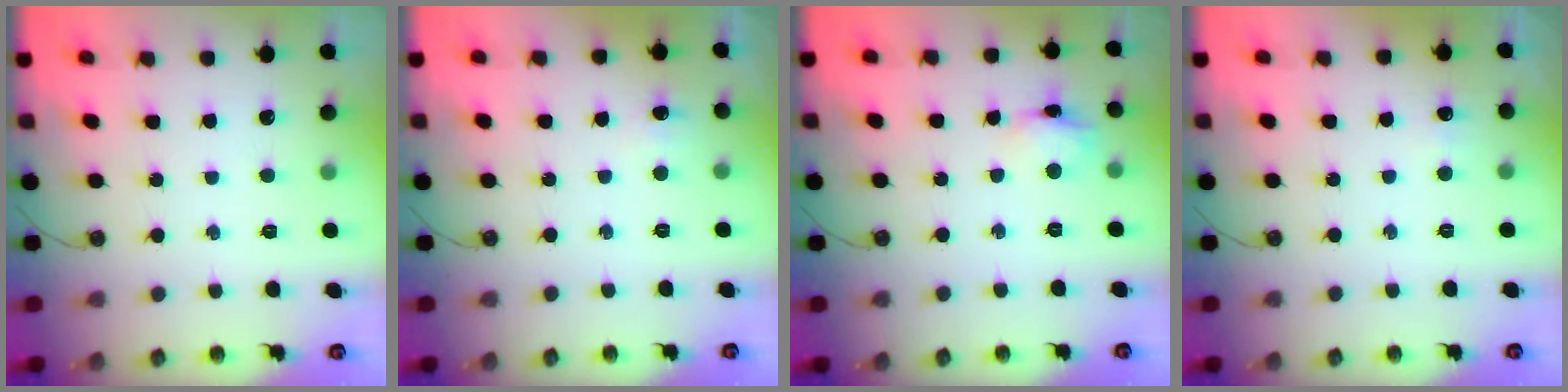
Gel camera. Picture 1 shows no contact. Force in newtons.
{"total": 2.3, "press": 2.0, "slide": 1.0}
{"total": 7.4, "press": 7.4, "slide": 0.6}
{"total": 3.9, "press": 3.9, "slide": 0.2}